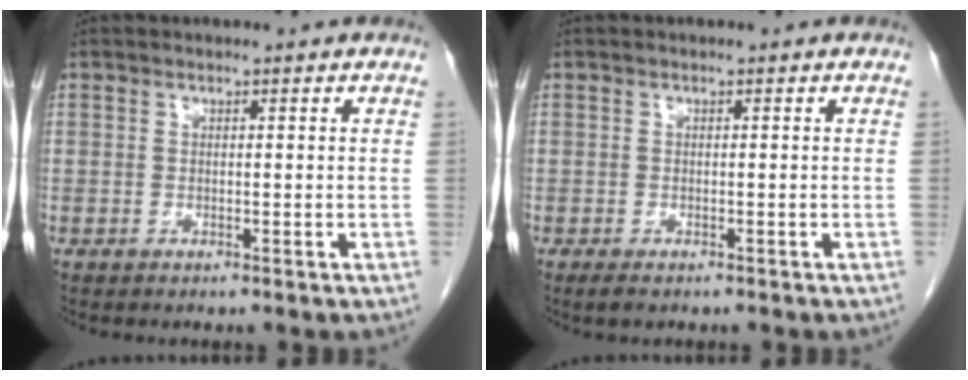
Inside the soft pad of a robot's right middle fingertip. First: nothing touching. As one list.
[{"total": 1.6, "force": [-1.1, 0.6, 0.9], "torque": [-0.018, -0.003, -0.014]}]